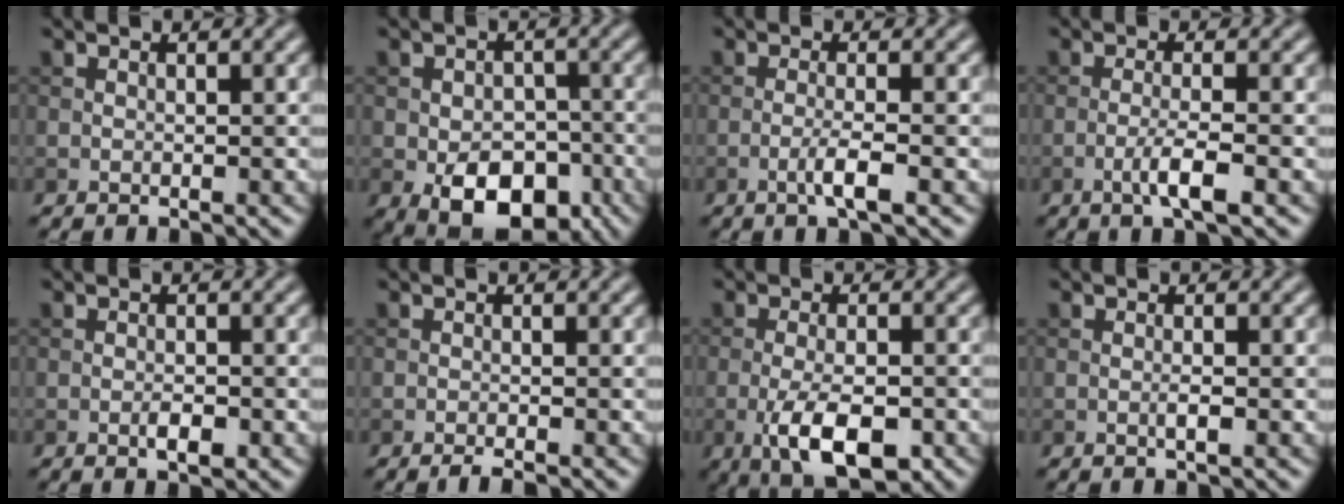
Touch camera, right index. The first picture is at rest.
{"total": 7.8, "force": [-3.3, 4.8, 5.2], "torque": [-0.083, -0.015, -0.049]}
{"total": 2.5, "force": [-1.0, 0.2, 2.3], "torque": [-0.042, 0.005, -0.024]}
{"total": 3.0, "force": [-1.3, 0.4, 2.7], "torque": [-0.049, 0.006, -0.028]}
{"total": 1.6, "force": [-0.7, 0.5, 1.4], "torque": [-0.024, 0.000, -0.012]}
{"total": 1.4, "force": [-1.0, 0.1, 0.9], "torque": [-0.013, 0.001, -0.018]}
{"total": 6.1, "force": [-2.4, 2.4, 5.1], "torque": [-0.095, -0.007, -0.040]}
{"total": 0.9, "force": [-0.3, 0.1, 0.9], "torque": [-0.018, 0.000, -0.007]}